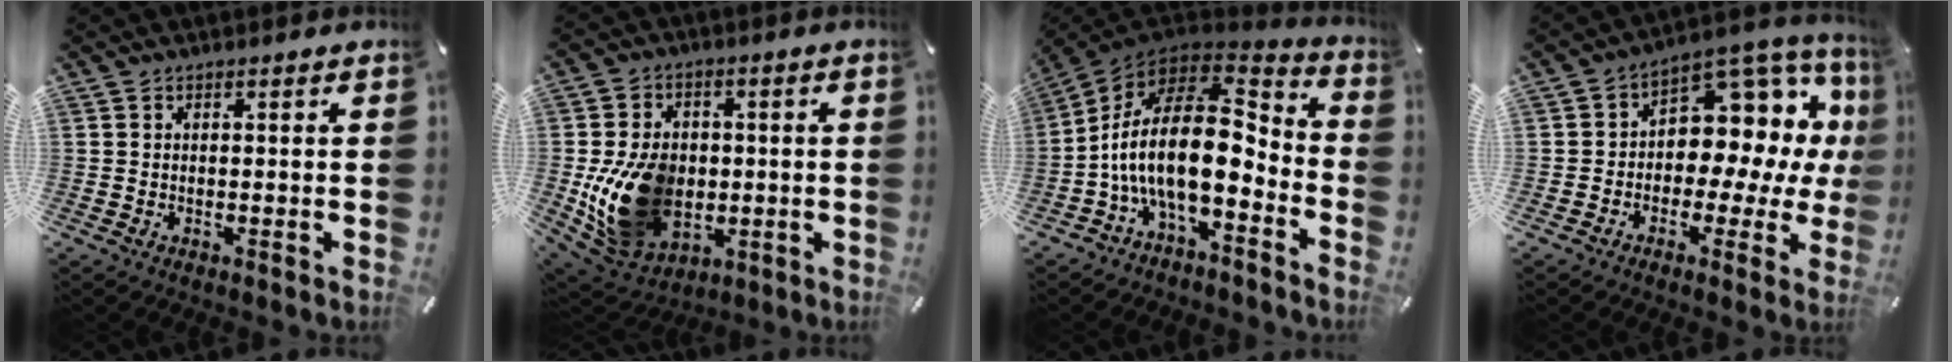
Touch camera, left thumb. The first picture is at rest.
{"total": 16.9, "force": [-2.0, 13.0, 10.7], "torque": [-0.215, -0.005, -0.031]}
{"total": 20.7, "force": [-2.5, 10.7, 17.5], "torque": [-0.351, -0.005, -0.045]}
{"total": 10.7, "force": [2.5, 8.2, 6.5], "torque": [-0.078, -0.044, 0.043]}